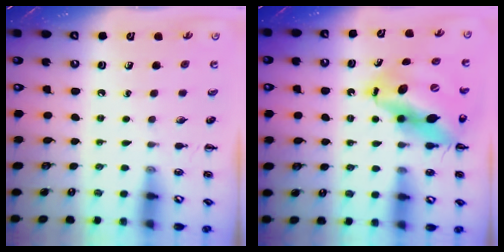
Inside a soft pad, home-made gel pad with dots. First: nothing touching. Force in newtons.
{"total": 15.7, "press": 15.1, "slide": 4.4}